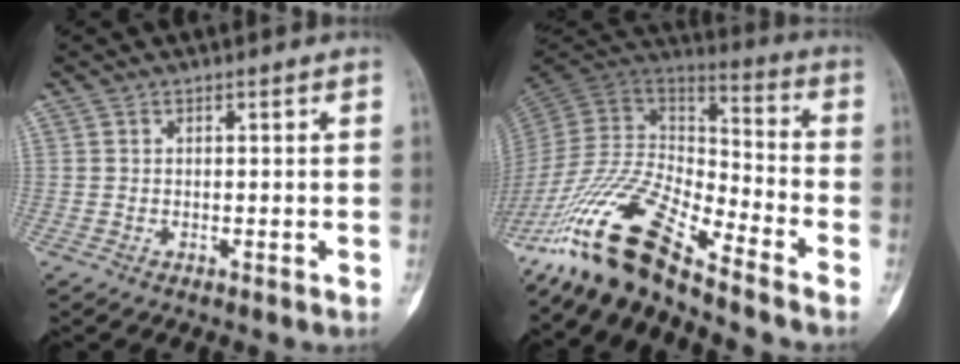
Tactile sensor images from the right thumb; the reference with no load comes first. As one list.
[{"total": 18.7, "force": [-14.3, 4.4, 11.2], "torque": [-0.209, 0.079, -0.276]}]